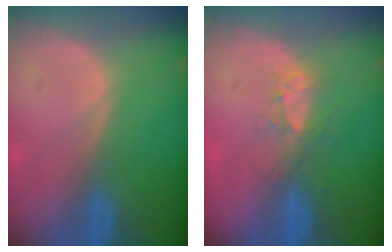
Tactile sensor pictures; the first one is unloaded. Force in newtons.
{"total": 3.3, "press": 2.8, "slide": 1.7}